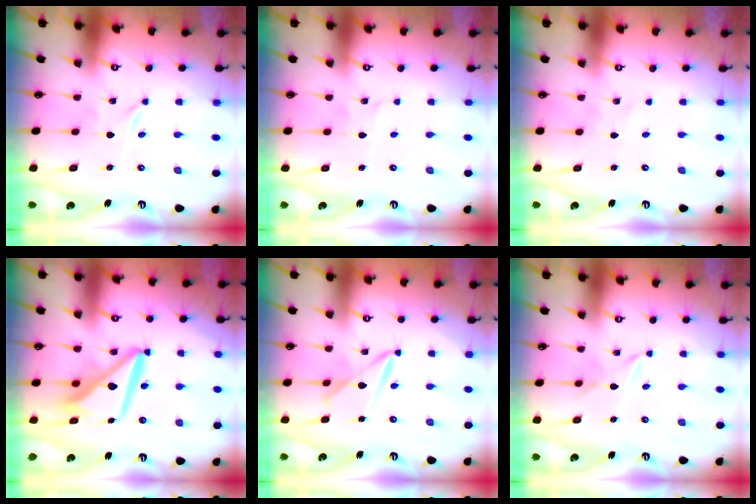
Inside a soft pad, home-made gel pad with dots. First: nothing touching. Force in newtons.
{"total": 2.9, "press": 2.9, "slide": 0.4}
{"total": 0.7, "press": 0.7, "slide": 0.0}
{"total": 14.3, "press": 14.1, "slide": 1.8}
{"total": 9.1, "press": 9.1, "slide": 0.6}
{"total": 3.1, "press": 3.1, "slide": 0.2}